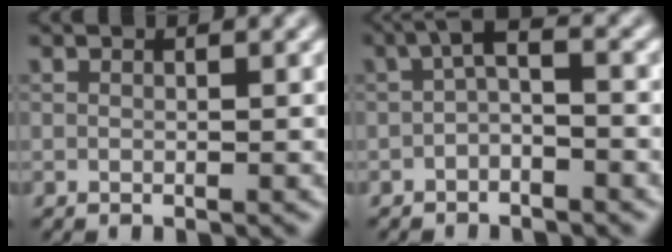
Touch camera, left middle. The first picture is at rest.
{"total": 2.3, "force": [-0.7, 0.8, 2.0], "torque": [-0.038, 0.007, -0.019]}